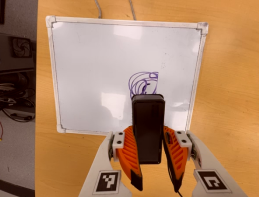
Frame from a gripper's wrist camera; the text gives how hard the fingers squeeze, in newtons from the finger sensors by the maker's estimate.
{"total": 9.5, "left": 7.3, "right": 11.7}